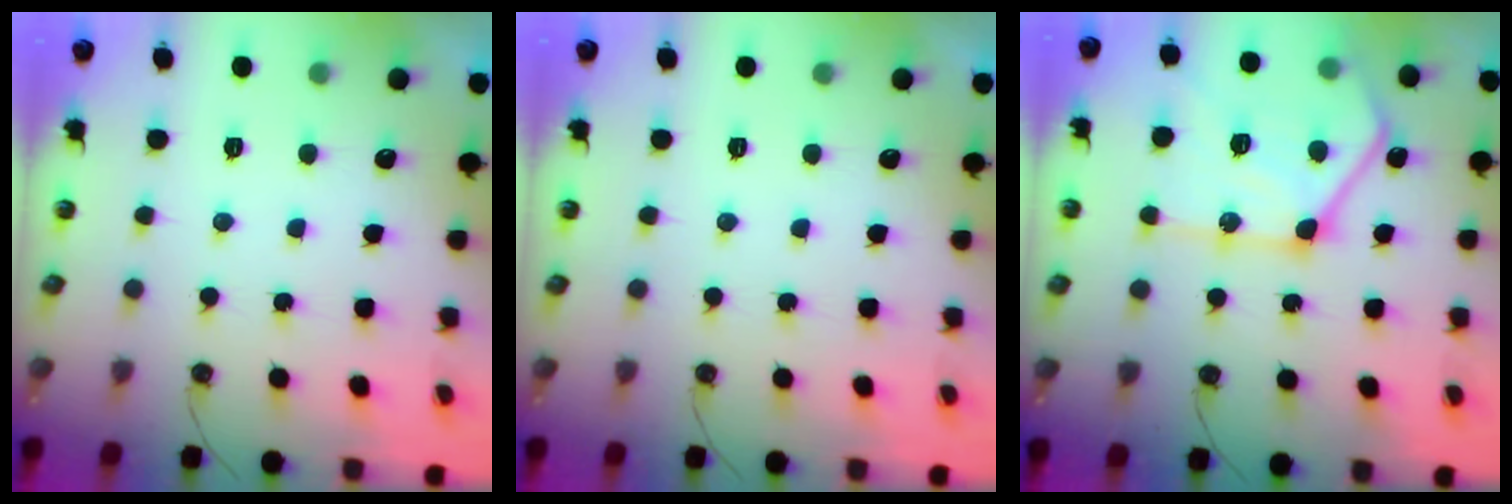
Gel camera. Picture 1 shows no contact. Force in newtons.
{"total": 0.0}
{"total": 21.9, "press": 21.8, "slide": 2.0}